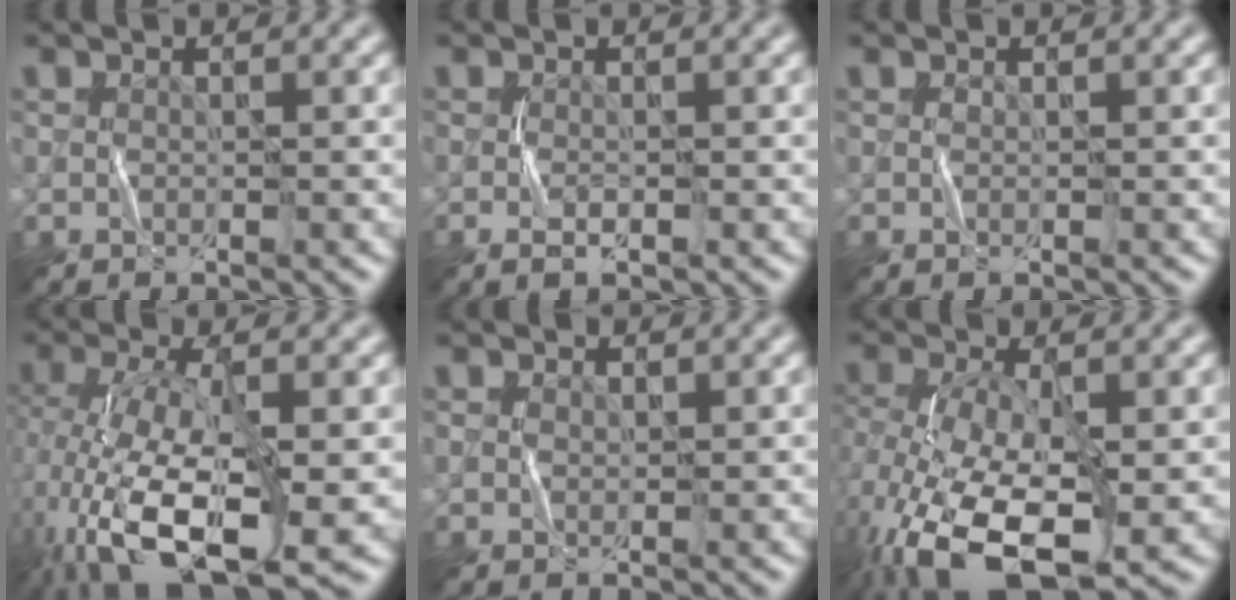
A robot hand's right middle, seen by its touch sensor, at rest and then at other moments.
{"total": 1.2, "force": [-0.5, 0.4, 1.0], "torque": [-0.021, 0.001, -0.011]}
{"total": 0.0}
{"total": 13.1, "force": [-3.9, 5.4, 11.2], "torque": [-0.231, -0.009, -0.066]}
{"total": 0.7, "force": [0.2, 0.7, 0.2], "torque": [-0.002, 0.002, 0.004]}
{"total": 12.7, "force": [-4.3, 6.1, 10.2], "torque": [-0.211, -0.021, -0.072]}